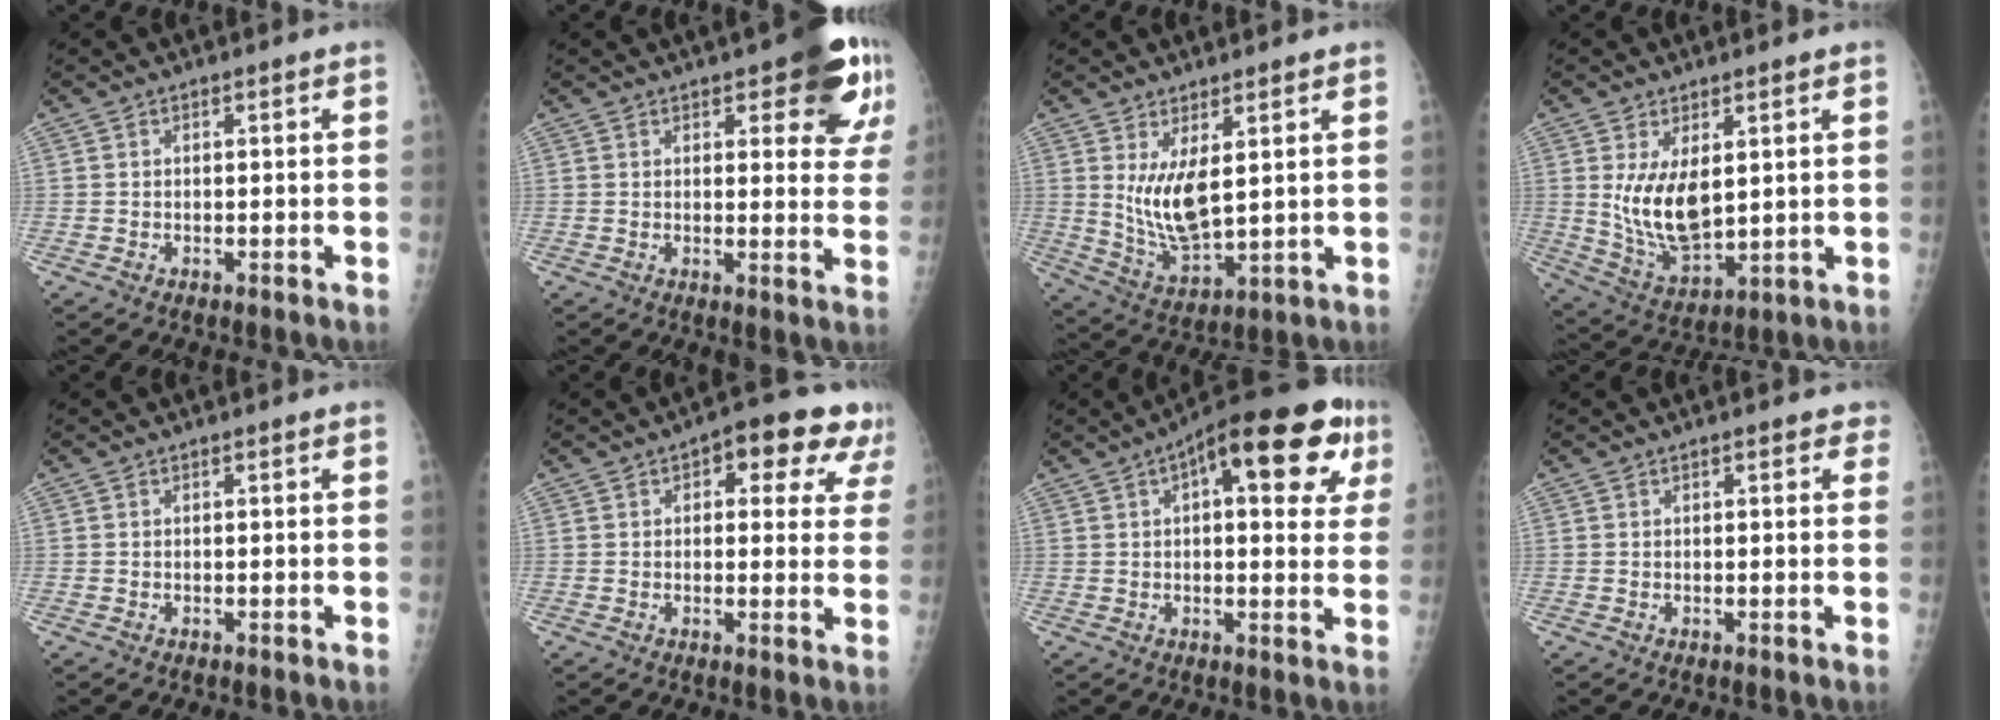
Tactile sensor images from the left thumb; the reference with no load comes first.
{"total": 12.1, "force": [6.4, 4.4, 9.3], "torque": [-0.072, -0.025, 0.074]}
{"total": 9.4, "force": [2.8, 3.6, 8.2], "torque": [-0.149, -0.037, 0.068]}
{"total": 10.8, "force": [2.4, 5.6, 9.0], "torque": [-0.148, -0.028, 0.062]}
{"total": 0.0}
{"total": 11.4, "force": [5.4, 5.6, 8.3], "torque": [-0.051, -0.002, 0.058]}
{"total": 19.5, "force": [7.5, 7.8, 16.2], "torque": [-0.198, 0.016, 0.094]}
{"total": 2.1, "force": [1.3, 1.0, 1.3], "torque": [-0.003, 0.000, 0.011]}